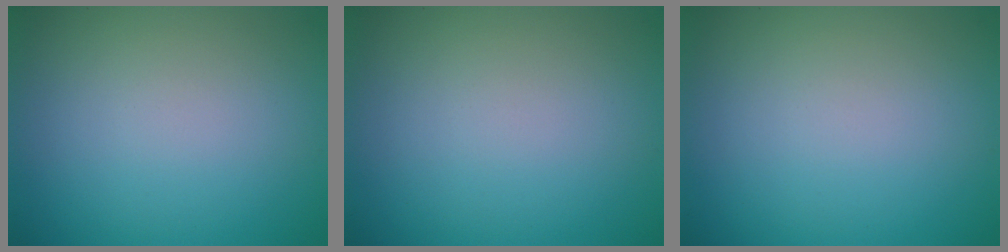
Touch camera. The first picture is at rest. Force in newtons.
{"total": 0.0}
{"total": 0.0}